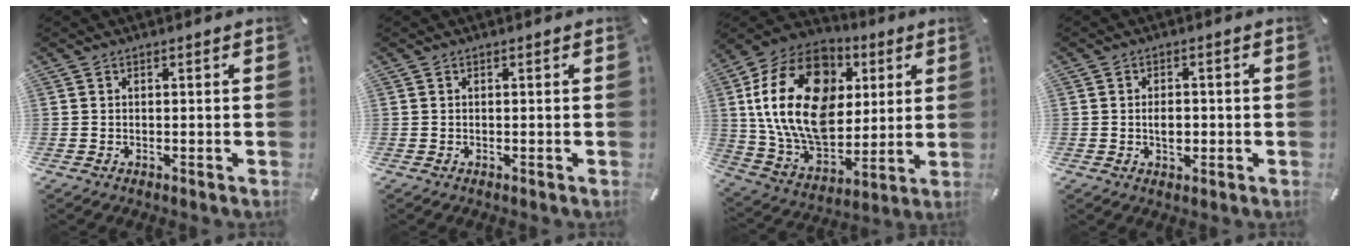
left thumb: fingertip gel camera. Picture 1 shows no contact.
{"total": 0.0}
{"total": 24.2, "force": [4.9, 17.5, 16.0], "torque": [-0.317, -0.016, 0.085]}
{"total": 3.8, "force": [-0.4, 2.5, 2.8], "torque": [-0.044, 0.002, -0.008]}